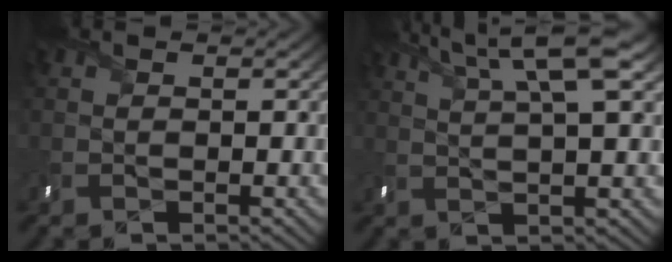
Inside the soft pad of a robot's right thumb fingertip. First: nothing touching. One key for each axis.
{"total": 8.1, "fx": 4.6, "fy": 1.4, "fz": 6.6, "tx": -0.107, "ty": 0.019, "tz": 0.082}